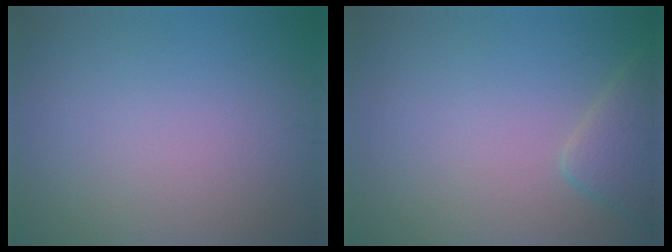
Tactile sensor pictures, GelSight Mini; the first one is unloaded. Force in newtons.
{"total": 2.9, "press": 2.9, "slide": 0.2}